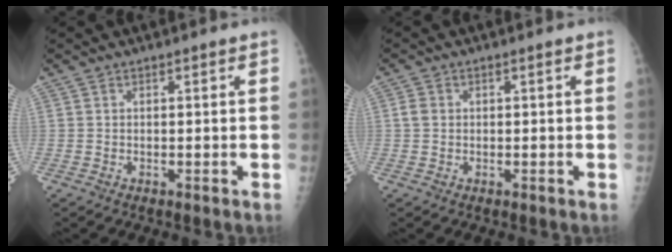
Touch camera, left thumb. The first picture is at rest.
{"total": 1.8, "force": [0.2, 1.6, 0.9], "torque": [-0.016, 0.002, 0.004]}